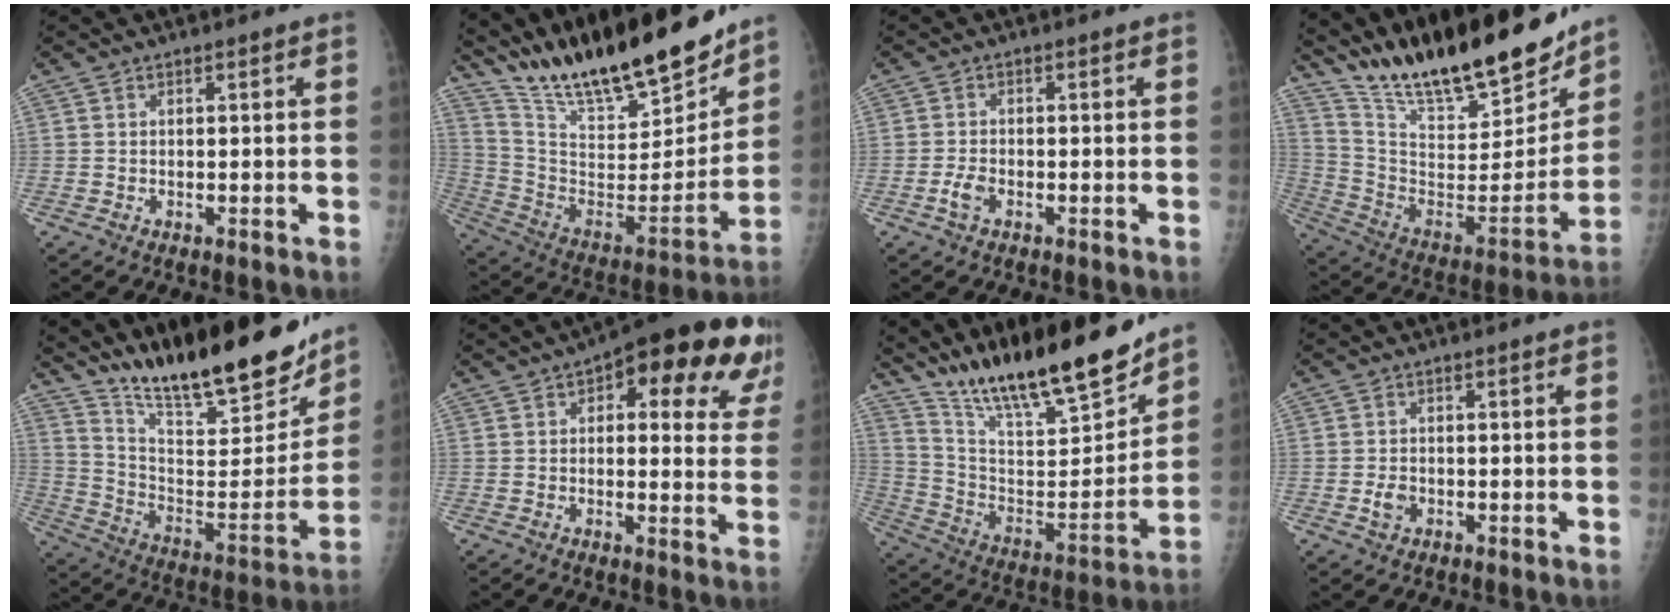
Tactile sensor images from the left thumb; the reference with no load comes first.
{"total": 25.5, "force": [21.6, 5.6, 12.2], "torque": [-0.175, -0.109, 0.365]}
{"total": 2.4, "force": [-1.2, 1.2, 1.7], "torque": [-0.042, 0.009, -0.025]}
{"total": 27.0, "force": [22.4, 6.9, 13.5], "torque": [-0.194, -0.104, 0.365]}
{"total": 25.2, "force": [20.5, 5.7, 13.6], "torque": [-0.182, -0.101, 0.323]}
{"total": 20.3, "force": [10.0, 8.1, 15.7], "torque": [-0.159, -0.005, 0.113]}
{"total": 23.5, "force": [19.2, 4.6, 12.6], "torque": [-0.181, -0.098, 0.332]}
{"total": 2.2, "force": [-0.7, 1.6, 1.3], "torque": [-0.022, 0.006, -0.011]}